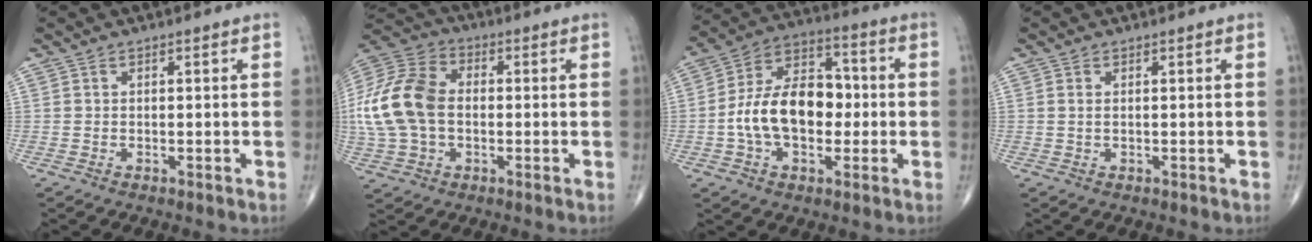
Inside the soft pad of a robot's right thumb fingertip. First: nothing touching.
{"total": 18.1, "force": [-0.5, 12.3, 13.2], "torque": [-0.288, 0.022, -0.011]}
{"total": 15.9, "force": [-1.5, 10.0, 12.3], "torque": [-0.196, 0.038, -0.031]}
{"total": 0.7, "force": [0.2, 0.3, 0.6], "torque": [-0.016, 0.003, 0.006]}